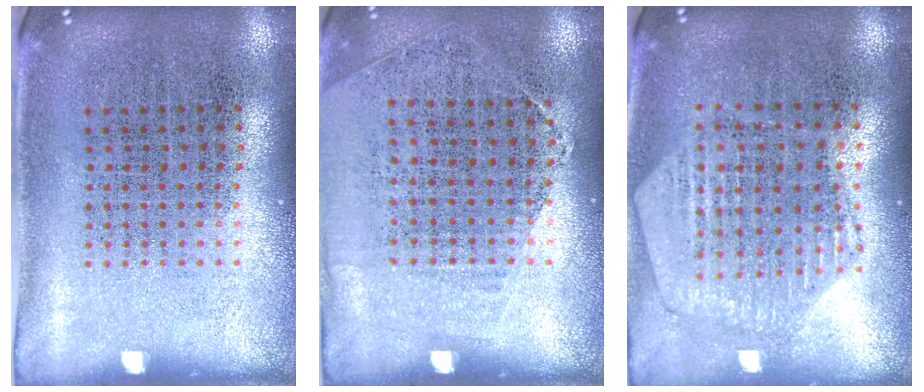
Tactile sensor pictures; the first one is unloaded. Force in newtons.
{"total": 1.2, "press": 1.0, "slide": 0.7}
{"total": 1.1, "press": 1.1, "slide": 0.2}